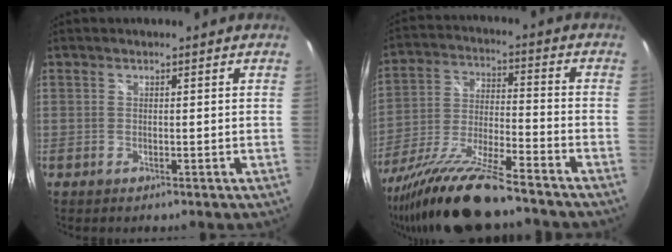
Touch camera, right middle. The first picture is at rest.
{"total": 17.3, "force": [-14.1, 1.5, 9.9], "torque": [-0.204, -0.035, -0.255]}